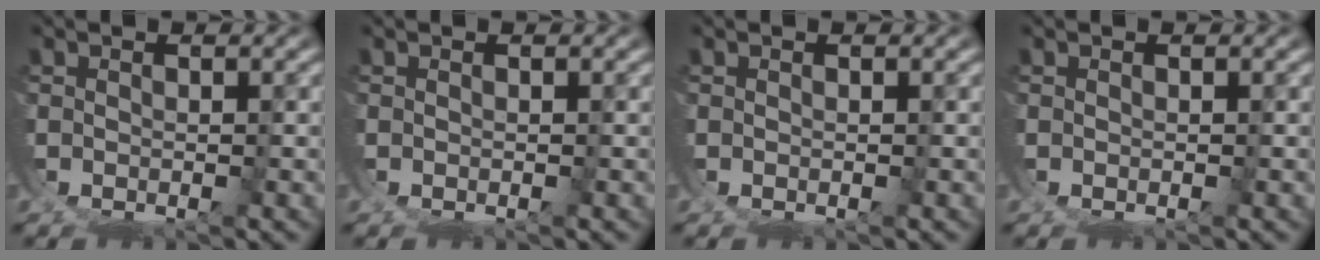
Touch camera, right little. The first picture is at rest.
{"total": 0.0}
{"total": 0.0}
{"total": 0.0}